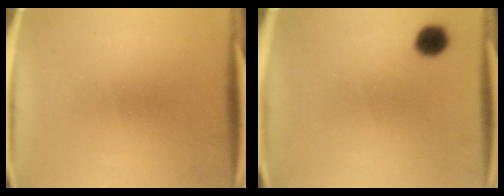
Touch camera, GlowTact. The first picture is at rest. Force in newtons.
{"total": 4.8}